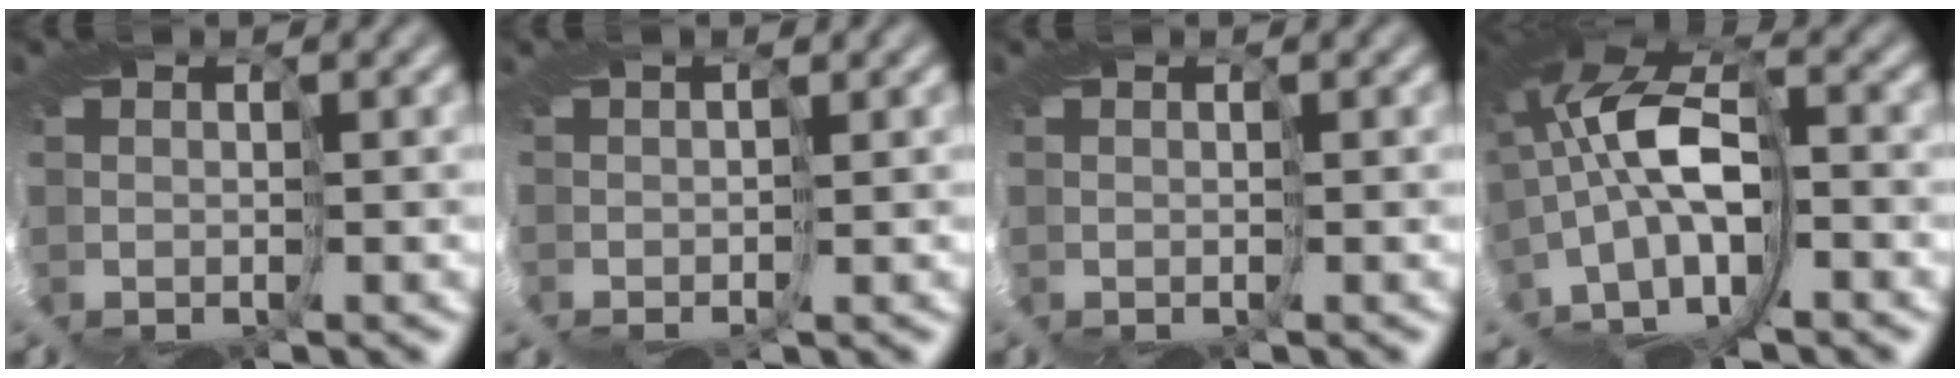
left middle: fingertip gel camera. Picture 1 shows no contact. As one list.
[{"total": 0.6, "force": [0.6, 0.0, -0.1], "torque": [0.016, 0.003, -0.011]}, {"total": 0.0}, {"total": 9.0, "force": [-1.3, 3.8, 8.1], "torque": [-0.156, 0.008, -0.050]}]